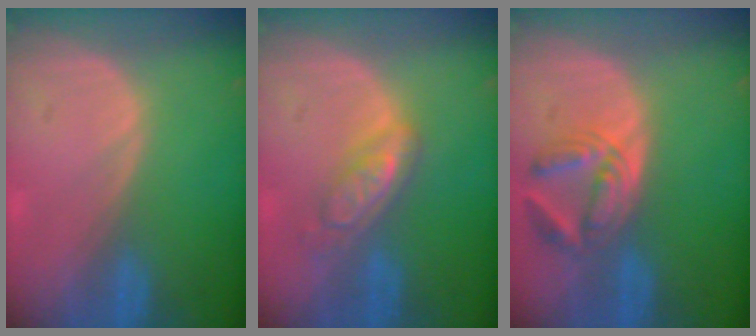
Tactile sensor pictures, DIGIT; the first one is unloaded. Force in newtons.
{"total": 5.6, "press": 4.9, "slide": 2.8}
{"total": 5.7, "press": 5.7, "slide": 0.6}